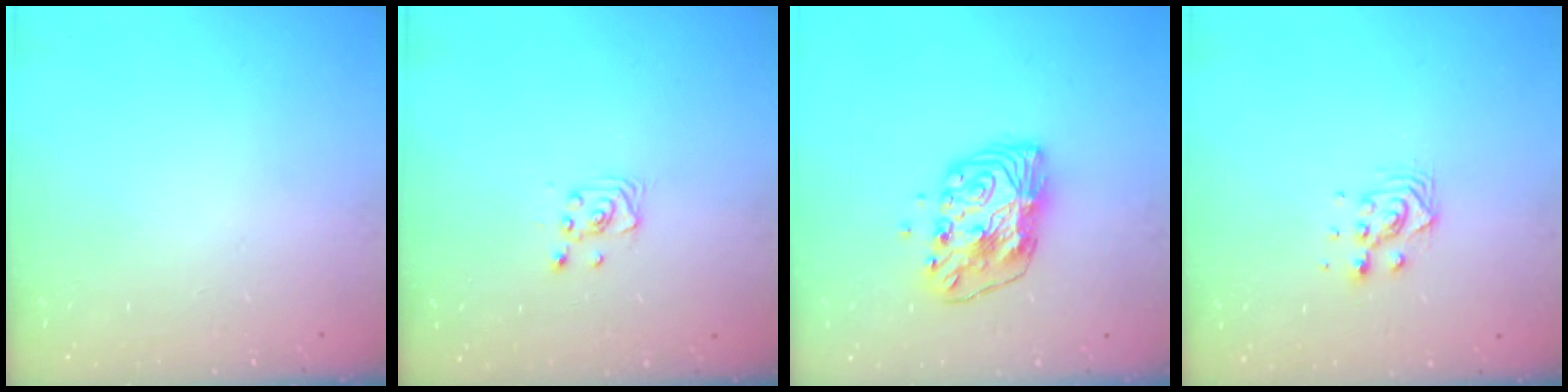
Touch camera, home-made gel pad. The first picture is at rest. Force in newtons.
{"total": 2.6, "press": 2.6, "slide": 0.2}
{"total": 11.4, "press": 11.4, "slide": 0.8}
{"total": 6.9, "press": 6.9, "slide": 0.4}